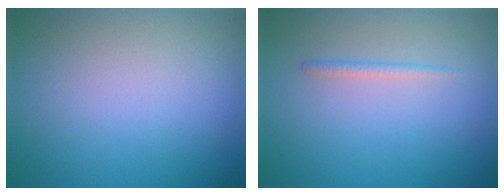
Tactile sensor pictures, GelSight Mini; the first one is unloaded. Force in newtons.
{"total": 0.8, "press": 0.8, "slide": 0.0}